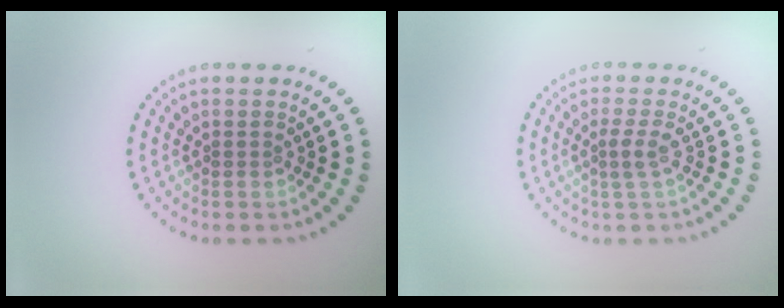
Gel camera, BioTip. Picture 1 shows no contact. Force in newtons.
{"total": 1.6, "press": 1.2, "slide": 1.1}